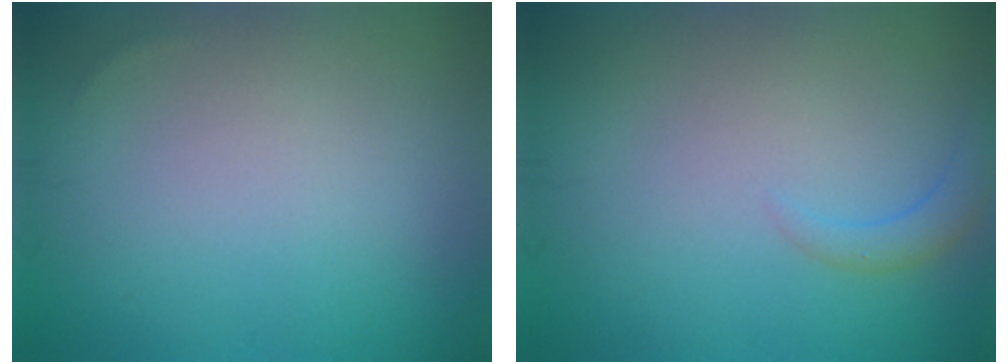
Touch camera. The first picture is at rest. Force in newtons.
{"total": 1.4, "press": 1.4, "slide": 0.2}